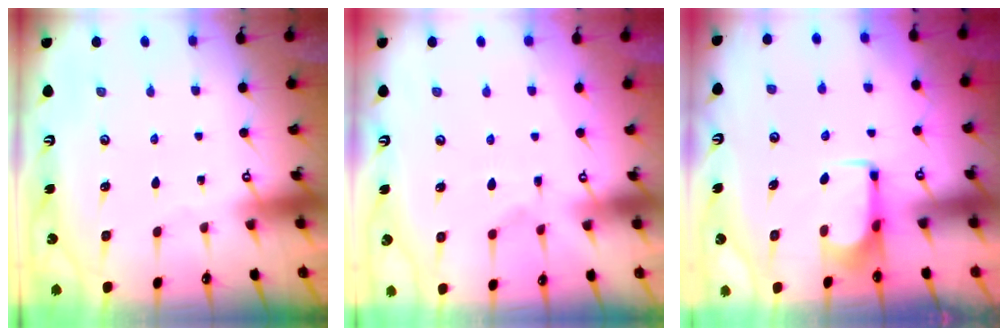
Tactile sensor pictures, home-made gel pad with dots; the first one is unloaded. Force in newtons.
{"total": 7.5, "press": 7.4, "slide": 1.5}
{"total": 1.7, "press": 1.7, "slide": 0.4}